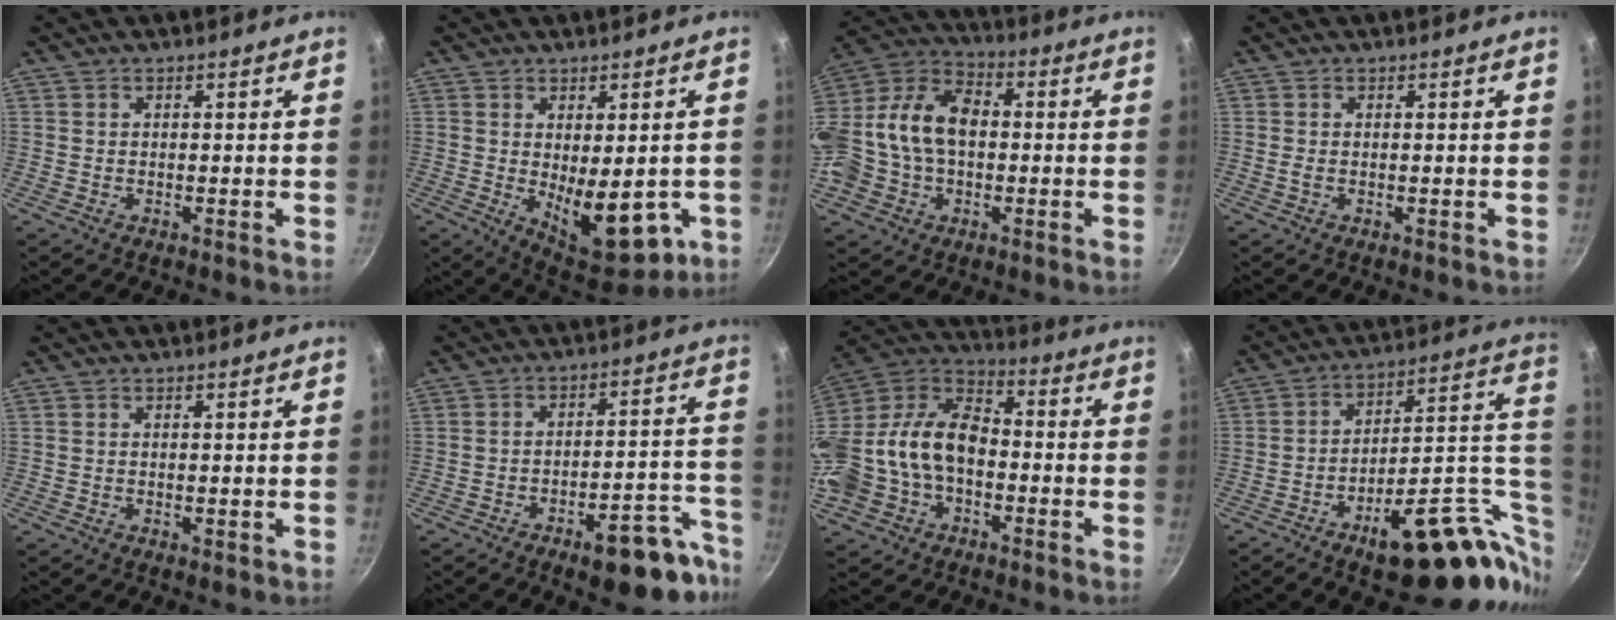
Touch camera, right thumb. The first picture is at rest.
{"total": 13.4, "force": [-2.5, 6.4, 11.5], "torque": [-0.138, -0.020, -0.013]}
{"total": 18.4, "force": [-0.3, 13.1, 12.9], "torque": [-0.231, 0.048, -0.019]}
{"total": 0.7, "force": [-0.1, 0.1, 0.7], "torque": [-0.015, -0.001, -0.003]}
{"total": 0.6, "force": [0.2, 0.2, 0.5], "torque": [-0.008, -0.004, 0.002]}
{"total": 15.3, "force": [-9.6, 5.4, 10.6], "torque": [-0.076, 0.069, -0.127]}
{"total": 20.7, "force": [-3.4, 14.7, 14.1], "torque": [-0.277, 0.061, -0.071]}
{"total": 25.8, "force": [-6.1, 11.9, 22.1], "torque": [-0.256, 0.029, -0.072]}